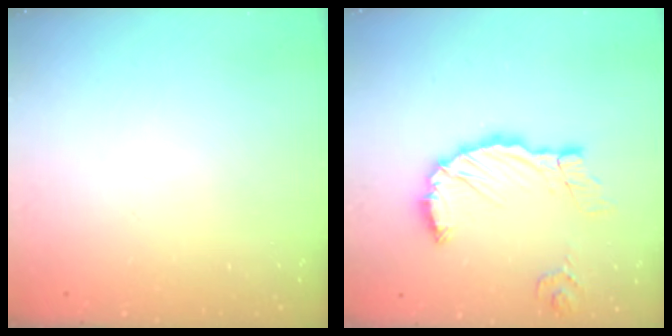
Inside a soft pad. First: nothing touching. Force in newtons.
{"total": 13.3, "press": 13.2, "slide": 1.6}